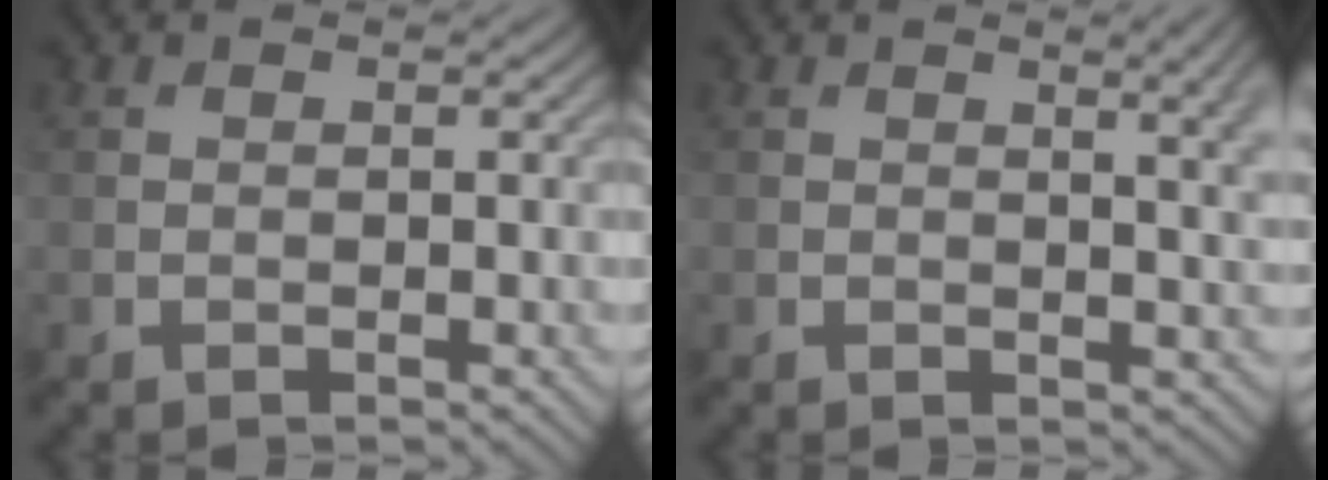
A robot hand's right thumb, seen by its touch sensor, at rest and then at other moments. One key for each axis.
{"total": 4.0, "fx": 1.5, "fy": 1.1, "fz": 3.5, "tx": -0.043, "ty": 0.006, "tz": 0.021}